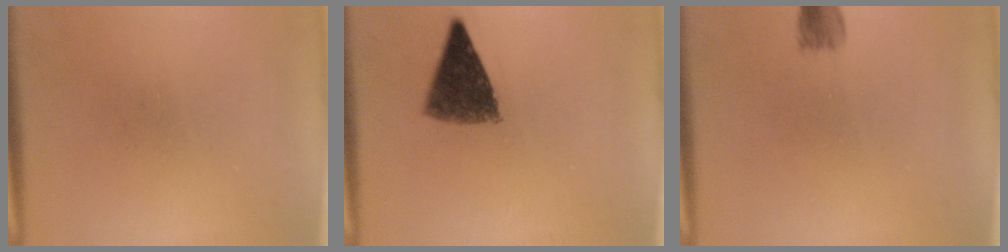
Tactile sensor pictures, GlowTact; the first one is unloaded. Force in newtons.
{"total": 8.2}
{"total": 2.5}